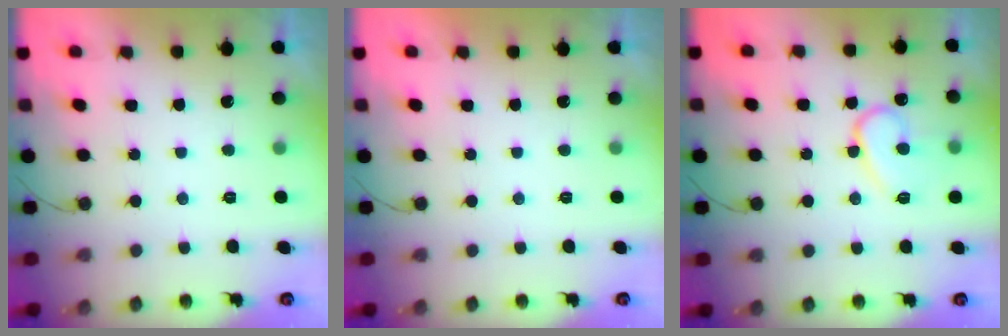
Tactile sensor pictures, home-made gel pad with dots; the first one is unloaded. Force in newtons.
{"total": 1.6, "press": 1.6, "slide": 0.0}
{"total": 11.6, "press": 11.5, "slide": 1.1}